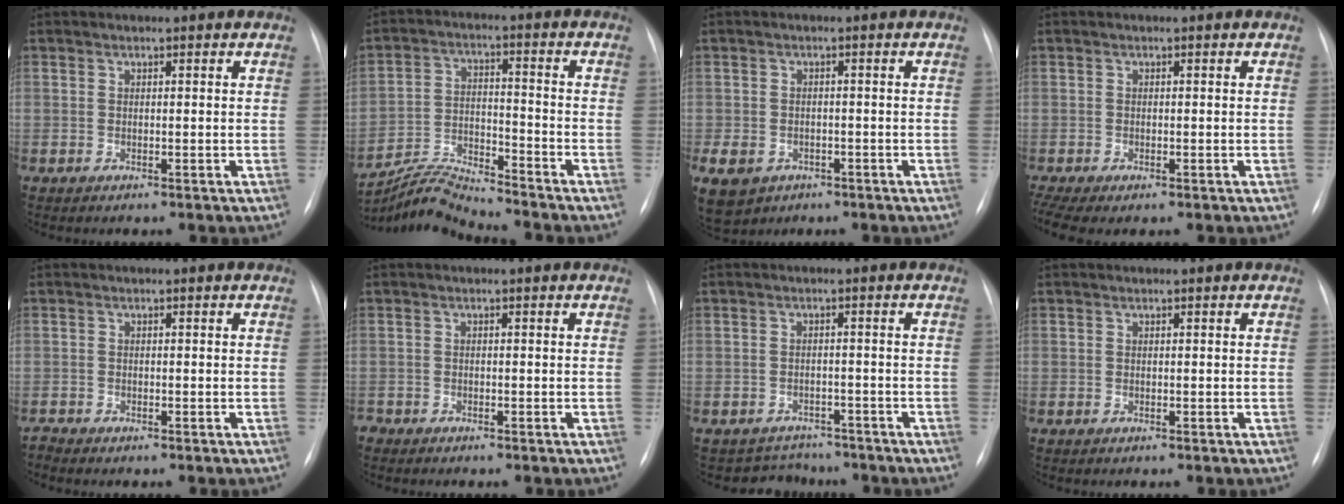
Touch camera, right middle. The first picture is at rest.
{"total": 7.7, "force": [-7.6, -1.2, 0.1], "torque": [-0.014, 0.001, -0.140]}
{"total": 14.7, "force": [-6.7, 11.8, 5.7], "torque": [-0.182, -0.010, -0.087]}
{"total": 5.2, "force": [-3.0, 2.3, 3.6], "torque": [-0.083, -0.003, -0.047]}
{"total": 0.8, "force": [-0.8, -0.2, -0.1], "torque": [0.001, -0.006, -0.015]}
{"total": 1.5, "force": [-1.4, 0.5, 0.2], "torque": [-0.003, -0.003, -0.024]}
{"total": 4.2, "force": [-3.7, 1.8, -1.0], "torque": [0.015, 0.019, -0.054]}
{"total": 0.0}